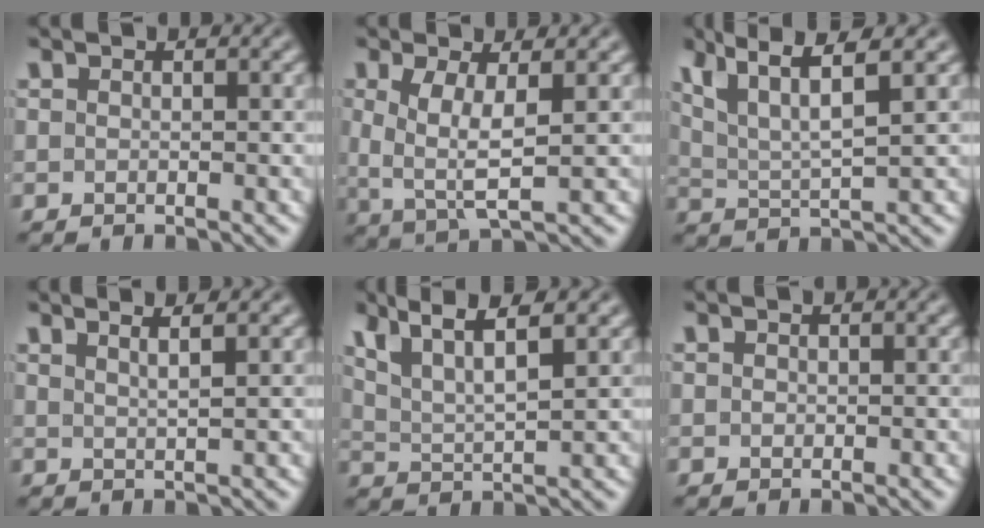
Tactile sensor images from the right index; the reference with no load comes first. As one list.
[{"total": 4.7, "force": [0.2, 2.1, 4.2], "torque": [-0.091, -0.023, 0.019]}, {"total": 6.2, "force": [3.1, 2.7, 4.7], "torque": [-0.091, -0.007, 0.060]}, {"total": 2.1, "force": [1.4, -1.0, 1.3], "torque": [-0.009, -0.001, 0.031]}, {"total": 6.5, "force": [3.6, 3.1, 4.4], "torque": [-0.087, 0.001, 0.062]}, {"total": 0.0}]